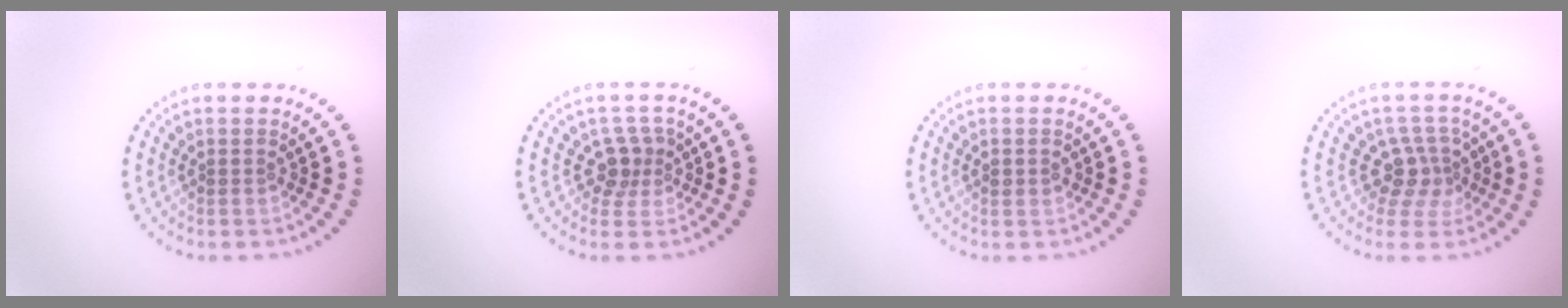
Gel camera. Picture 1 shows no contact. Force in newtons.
{"total": 2.5, "press": 1.9, "slide": 1.6}
{"total": 1.3, "press": 1.3, "slide": 0.1}
{"total": 2.9, "press": 2.2, "slide": 1.9}